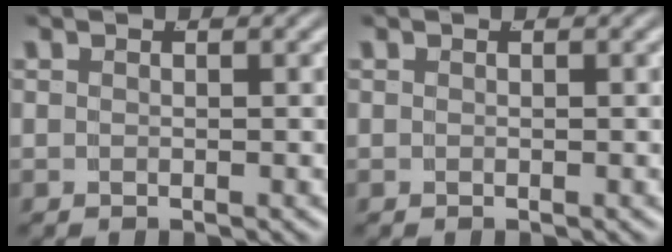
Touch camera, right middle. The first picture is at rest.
{"total": 0.0}